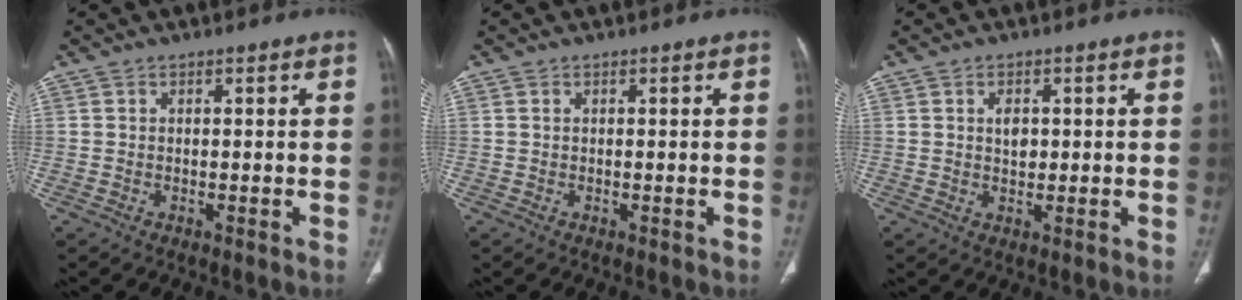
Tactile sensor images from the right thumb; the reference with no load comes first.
{"total": 0.0}
{"total": 2.9, "force": [0.6, 1.9, 2.1], "torque": [-0.023, 0.000, 0.011]}